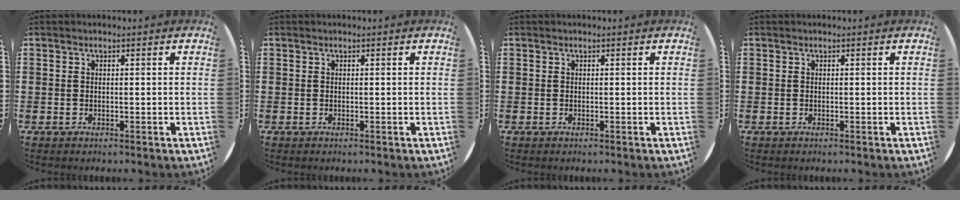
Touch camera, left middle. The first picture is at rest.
{"total": 0.0}
{"total": 0.0}
{"total": 0.0}